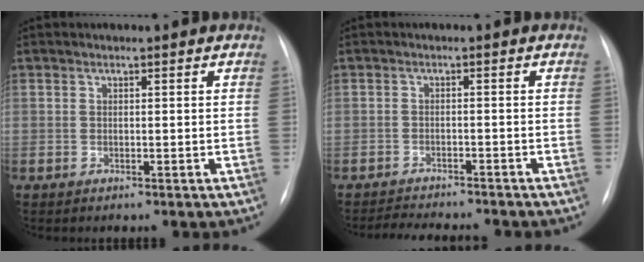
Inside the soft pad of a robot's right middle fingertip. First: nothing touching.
{"total": 7.6, "force": [-7.1, 1.0, 2.4], "torque": [-0.034, -0.004, -0.101]}